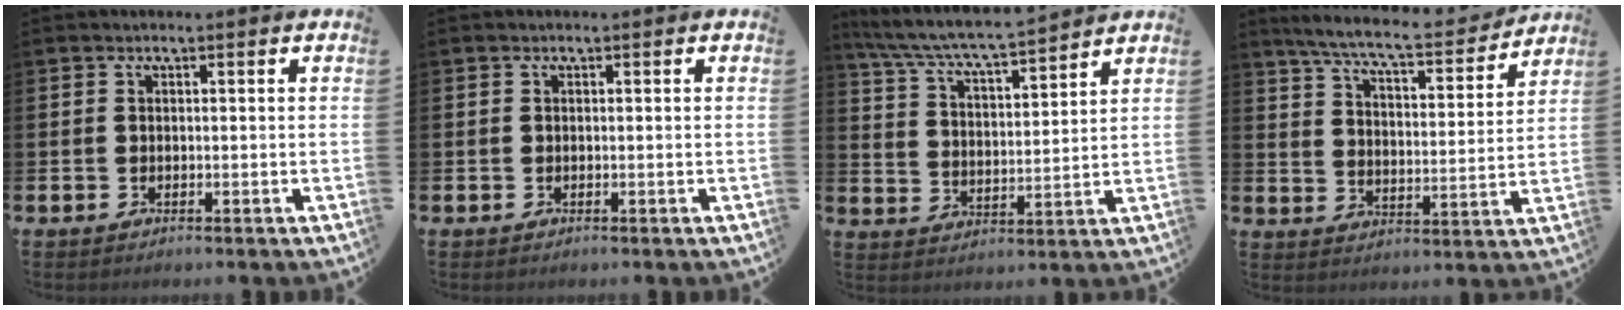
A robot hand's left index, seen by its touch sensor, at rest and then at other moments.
{"total": 0.0}
{"total": 6.3, "force": [5.9, 0.2, 2.0], "torque": [-0.072, -0.045, 0.100]}
{"total": 7.5, "force": [6.8, 0.6, 3.0], "torque": [-0.083, -0.046, 0.114]}